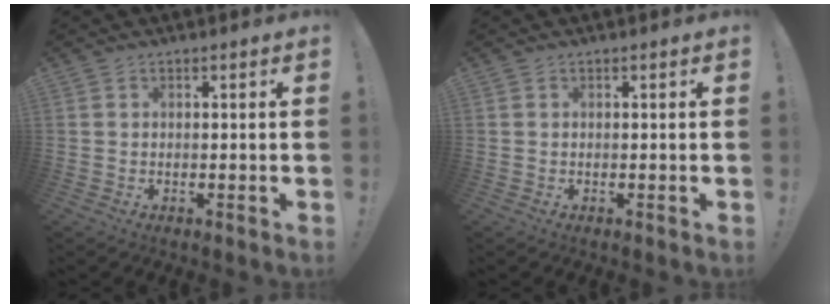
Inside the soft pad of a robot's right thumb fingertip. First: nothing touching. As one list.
[{"total": 0.0}]